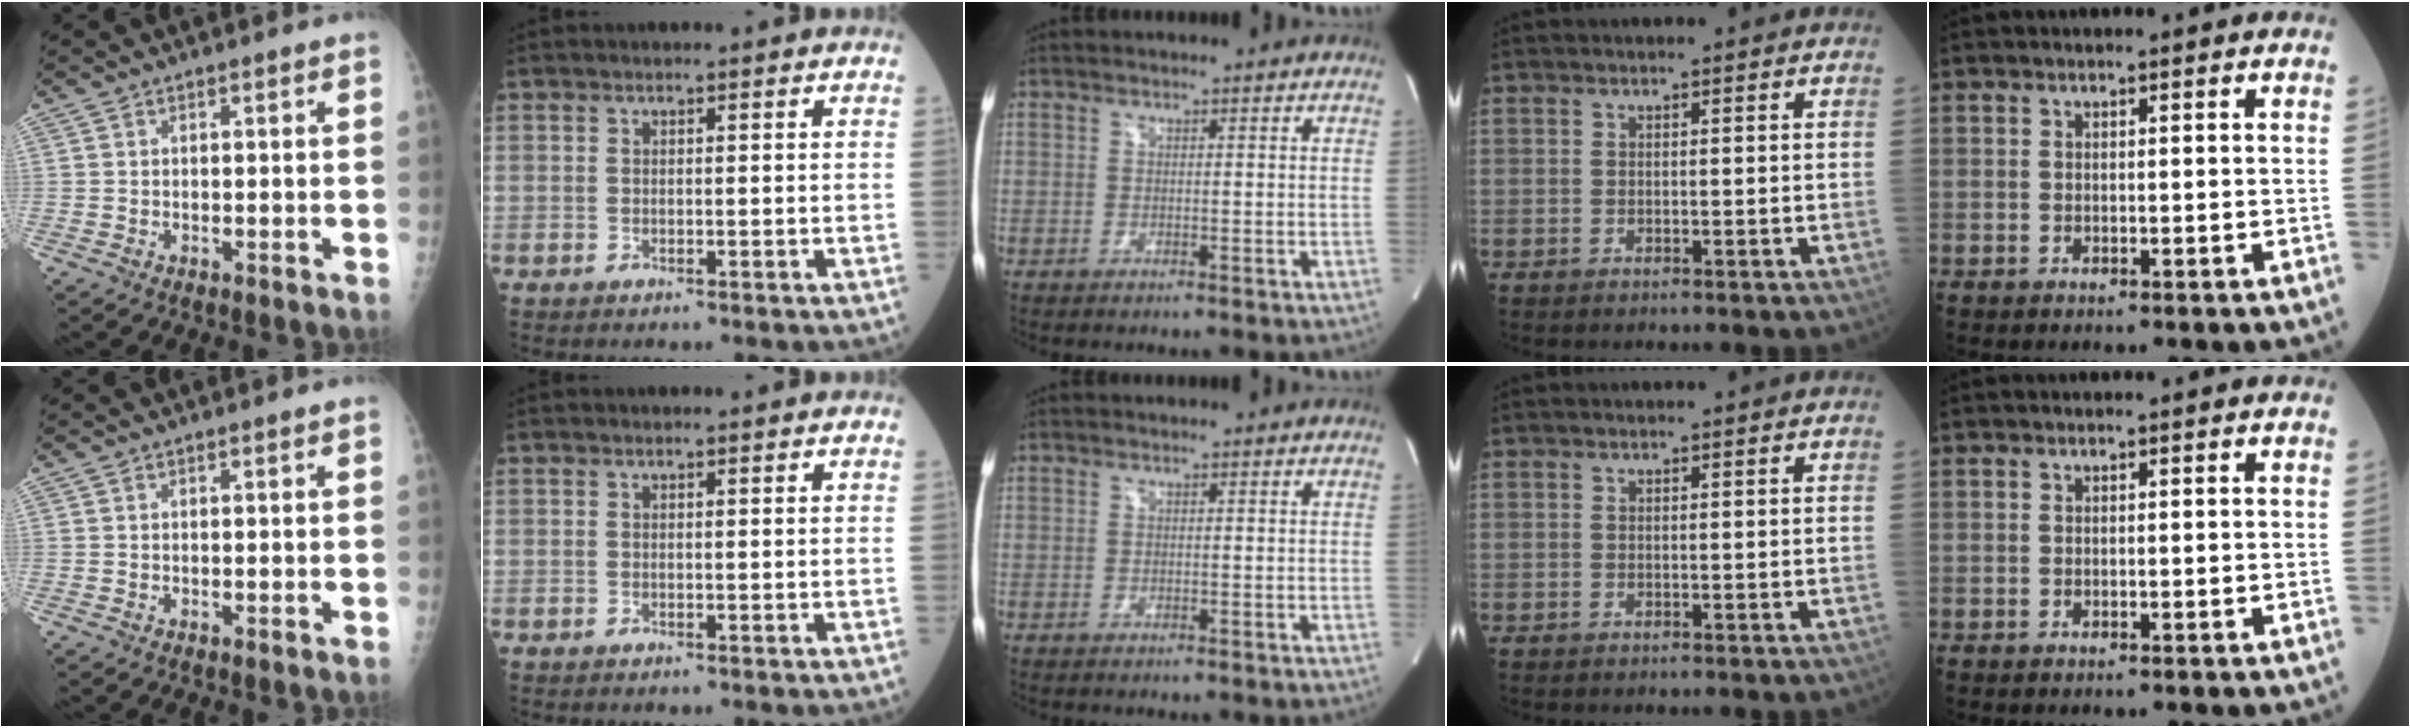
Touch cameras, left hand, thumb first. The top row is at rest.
{}